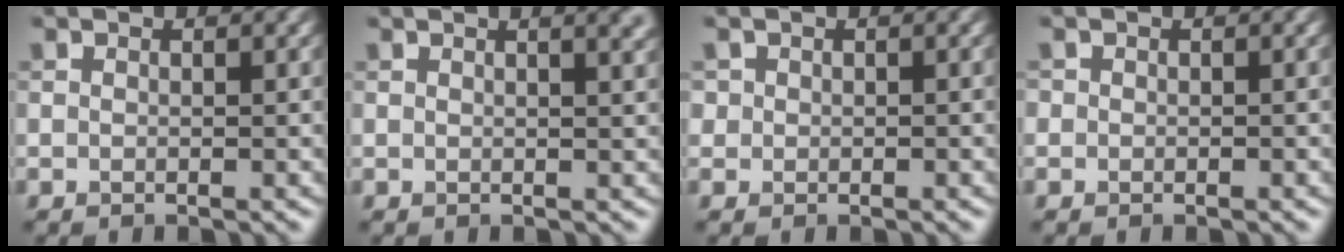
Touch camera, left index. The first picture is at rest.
{"total": 4.4, "force": [2.4, 1.7, 3.2], "torque": [-0.009, 0.024, 0.012]}
{"total": 0.9, "force": [0.1, 0.9, -0.1], "torque": [-0.001, 0.001, 0.001]}
{"total": 0.5, "force": [-0.1, 0.5, -0.1], "torque": [0.004, 0.001, -0.005]}